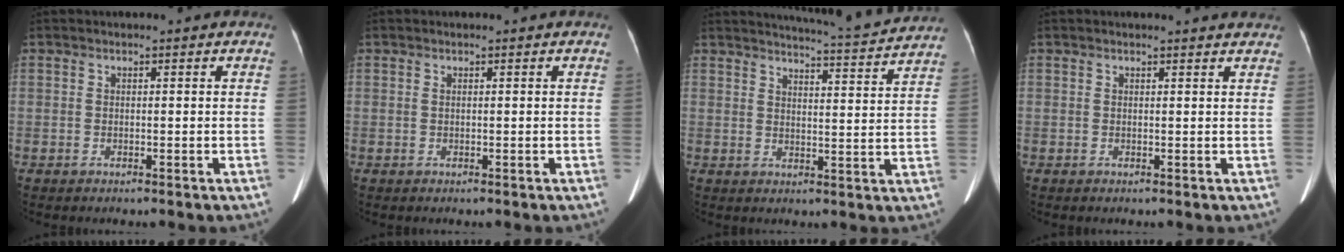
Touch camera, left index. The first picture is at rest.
{"total": 0.0}
{"total": 12.3, "force": [11.8, -0.6, 3.2], "torque": [-0.055, -0.018, 0.144]}
{"total": 3.4, "force": [3.4, 0.2, 0.5], "torque": [-0.008, -0.001, 0.024]}